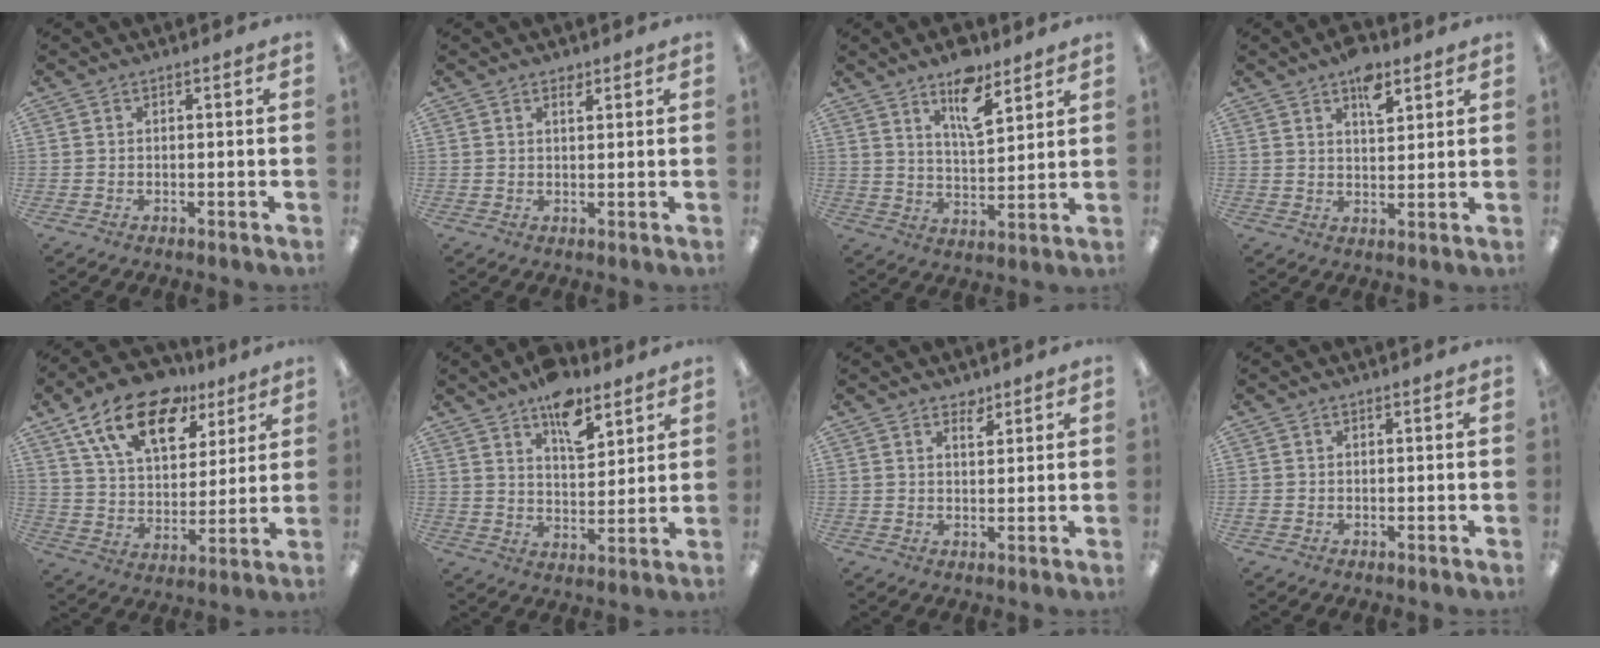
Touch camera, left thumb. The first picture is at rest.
{"total": 1.9, "force": [1.5, 0.8, 0.9], "torque": [-0.005, -0.006, 0.023]}
{"total": 10.9, "force": [7.4, 4.1, 6.9], "torque": [-0.096, -0.042, 0.123]}
{"total": 7.5, "force": [4.8, 3.7, 4.4], "torque": [-0.052, -0.023, 0.078]}
{"total": 18.9, "force": [11.6, 10.3, 10.7], "torque": [-0.183, -0.051, 0.206]}
{"total": 11.0, "force": [7.5, 5.2, 6.0], "torque": [-0.074, -0.039, 0.127]}
{"total": 3.0, "force": [2.5, 1.3, 1.1], "torque": [-0.001, -0.016, 0.042]}
{"total": 0.7, "force": [-0.1, 0.6, 0.4], "torque": [-0.008, 0.004, -0.003]}